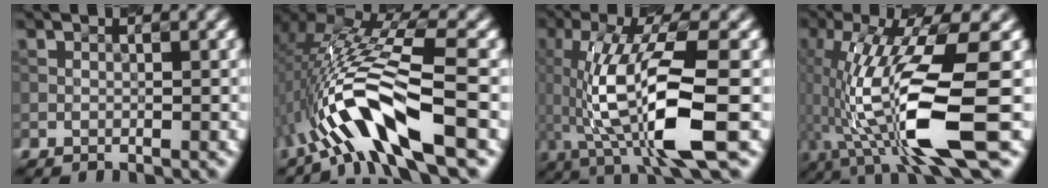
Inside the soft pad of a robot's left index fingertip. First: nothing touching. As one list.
[{"total": 10.1, "force": [-2.7, 2.7, 9.3], "torque": [-0.186, 0.019, -0.050]}, {"total": 9.9, "force": [-2.3, 2.5, 9.3], "torque": [-0.185, -0.004, -0.040]}, {"total": 11.7, "force": [-2.6, 2.6, 11.1], "torque": [-0.223, -0.008, -0.042]}]